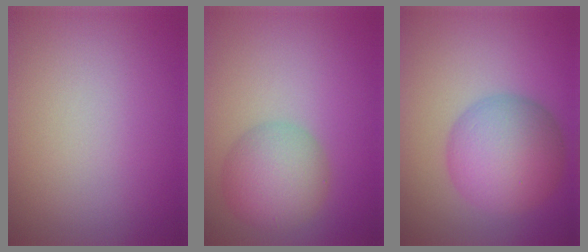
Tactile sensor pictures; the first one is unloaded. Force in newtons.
{"total": 5.0, "press": 5.0, "slide": 0.2}
{"total": 7.4, "press": 7.4, "slide": 0.2}